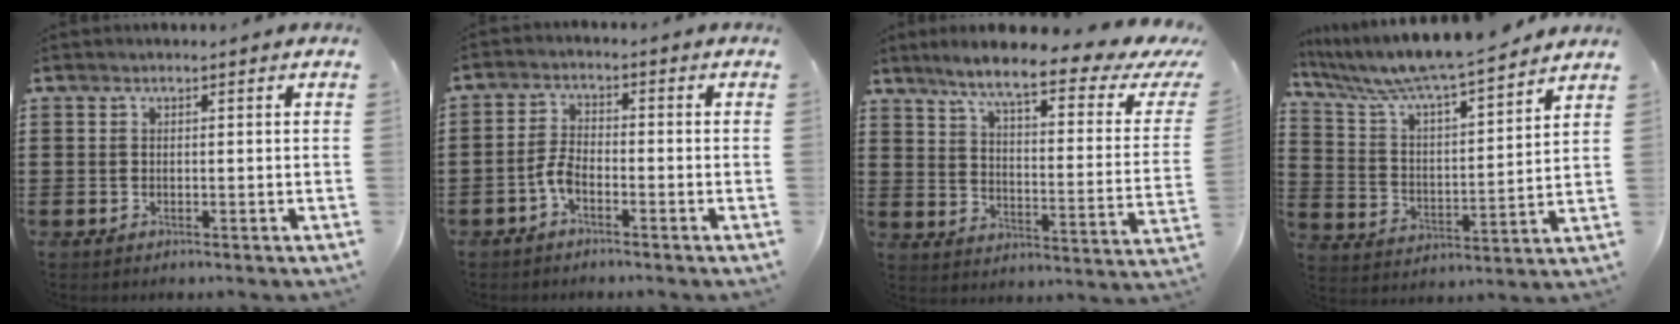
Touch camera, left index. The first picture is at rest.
{"total": 3.4, "force": [-1.8, 1.4, 2.6], "torque": [-0.069, 0.002, -0.041]}
{"total": 8.3, "force": [5.9, -0.1, 5.8], "torque": [-0.126, -0.040, 0.087]}
{"total": 8.0, "force": [7.5, -0.1, 2.9], "torque": [-0.090, -0.051, 0.123]}